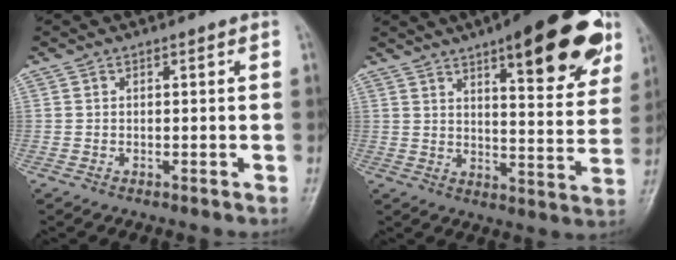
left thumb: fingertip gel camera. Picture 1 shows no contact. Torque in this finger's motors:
{"motor_torque": [0.83, 0.67, 1.67, -1.10, 0.19]}